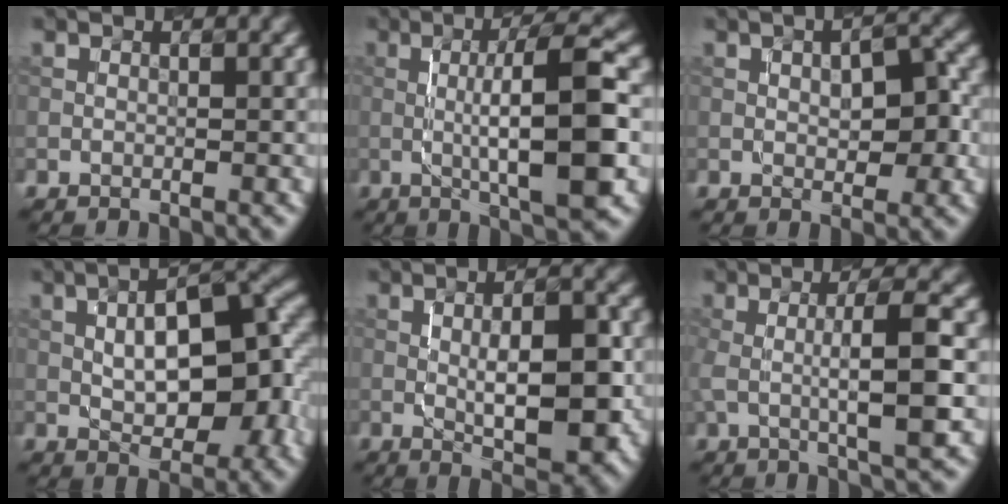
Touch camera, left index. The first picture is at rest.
{"total": 9.6, "force": [-0.6, 1.8, 9.4], "torque": [-0.134, 0.010, -0.012]}
{"total": 4.1, "force": [0.1, 1.9, 3.6], "torque": [-0.052, 0.005, 0.001]}
{"total": 9.4, "force": [0.3, 4.1, 8.5], "torque": [-0.118, 0.013, 0.005]}
{"total": 7.2, "force": [-0.3, 2.3, 6.9], "torque": [-0.099, 0.000, -0.001]}
{"total": 5.8, "force": [0.0, 1.2, 5.6], "torque": [-0.096, 0.003, 0.000]}